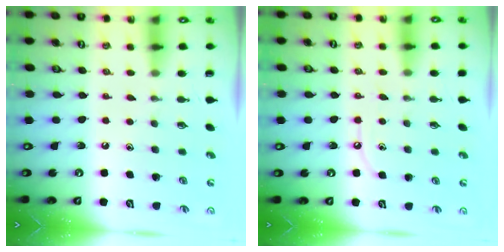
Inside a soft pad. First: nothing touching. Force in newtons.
{"total": 6.5, "press": 6.5, "slide": 0.8}